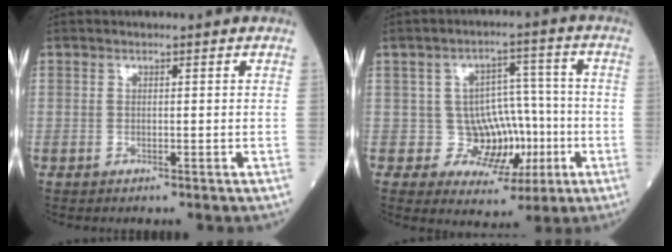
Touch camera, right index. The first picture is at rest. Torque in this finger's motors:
{"motor_torque": [0.27, -0.14, 0.07, 0.00]}